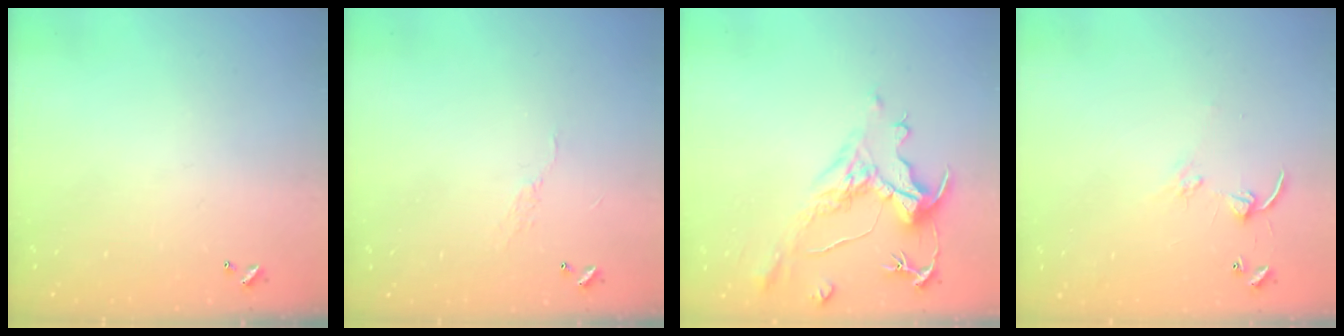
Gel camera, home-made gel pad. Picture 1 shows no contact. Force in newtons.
{"total": 6.6, "press": 6.6, "slide": 0.7}
{"total": 1.4, "press": 0.2, "slide": 1.4}
{"total": 4.6, "press": 4.6, "slide": 0.4}